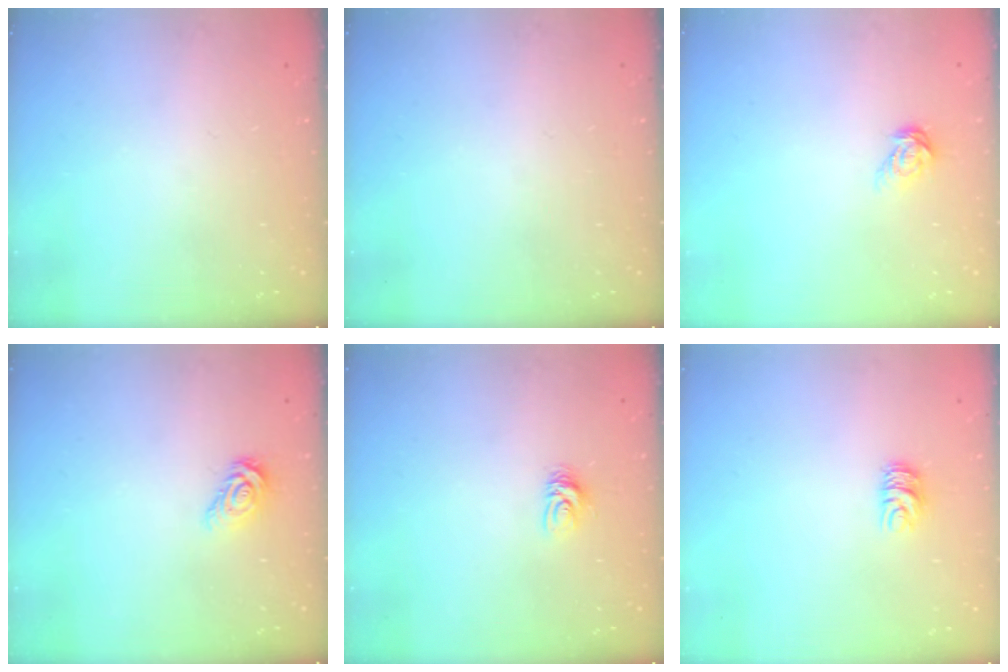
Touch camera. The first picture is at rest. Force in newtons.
{"total": 0.0}
{"total": 7.0, "press": 7.0, "slide": 0.4}
{"total": 5.1, "press": 5.1, "slide": 0.3}
{"total": 4.9, "press": 4.9, "slide": 0.5}
{"total": 5.6, "press": 5.6, "slide": 0.4}